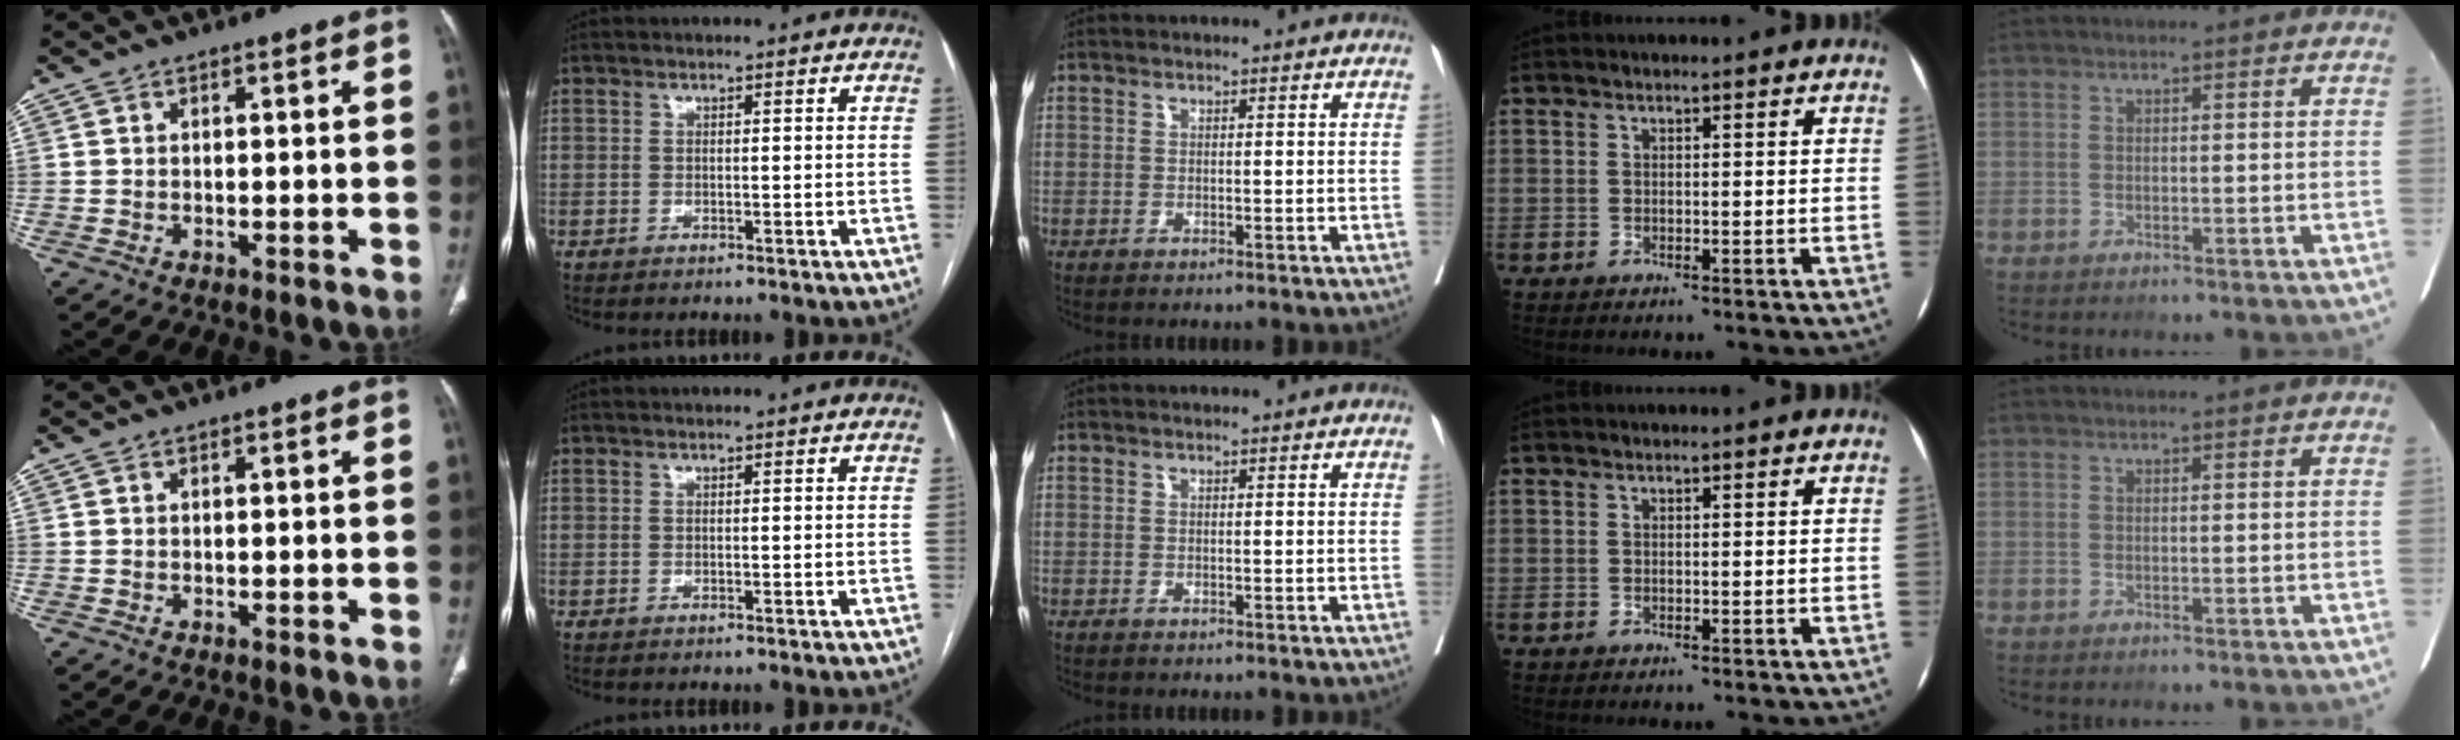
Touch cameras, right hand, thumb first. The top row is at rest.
{}